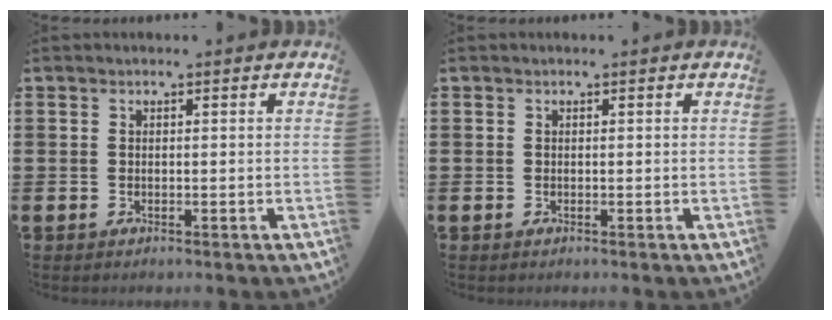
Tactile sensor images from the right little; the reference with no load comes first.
{"total": 0.0}